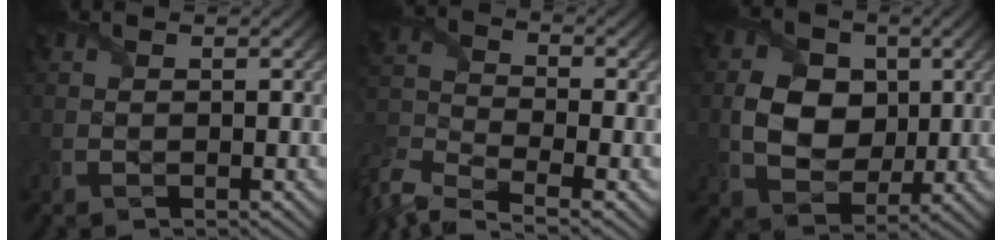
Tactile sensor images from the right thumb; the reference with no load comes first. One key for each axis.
{"total": 7.6, "fx": -5.6, "fy": 2.5, "fz": 4.5, "tx": -0.113, "ty": -0.023, "tz": -0.125}
{"total": 7.2, "fx": 0.5, "fy": 5.8, "fz": 4.2, "tx": -0.090, "ty": 0.000, "tz": 0.001}